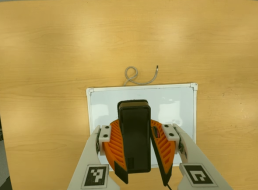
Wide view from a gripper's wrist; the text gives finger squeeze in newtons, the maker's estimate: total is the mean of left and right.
{"total": 11.6, "left": 10.9, "right": 12.3}